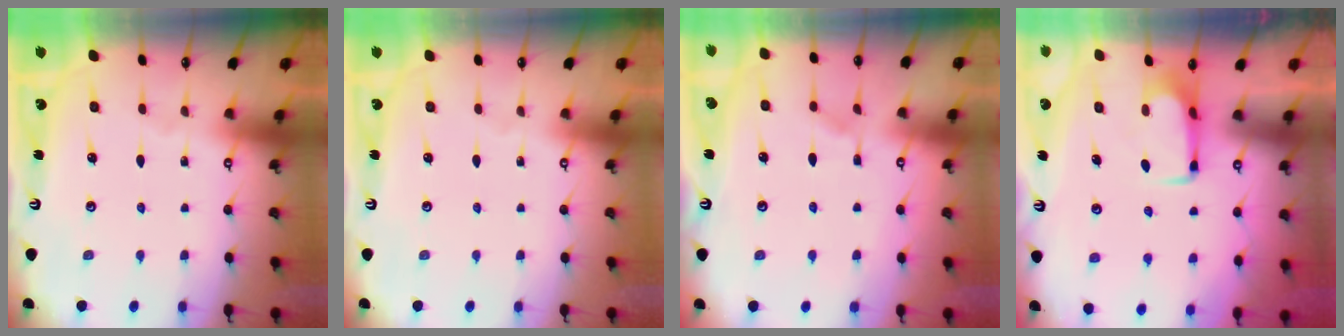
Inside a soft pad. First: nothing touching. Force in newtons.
{"total": 0.0}
{"total": 6.3, "press": 6.2, "slide": 0.7}
{"total": 1.6, "press": 1.5, "slide": 0.5}